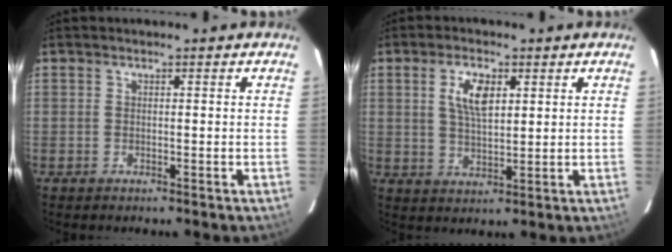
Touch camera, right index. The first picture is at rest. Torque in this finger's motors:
{"motor_torque": [0.61, 0.34, 0.24, 0.11]}